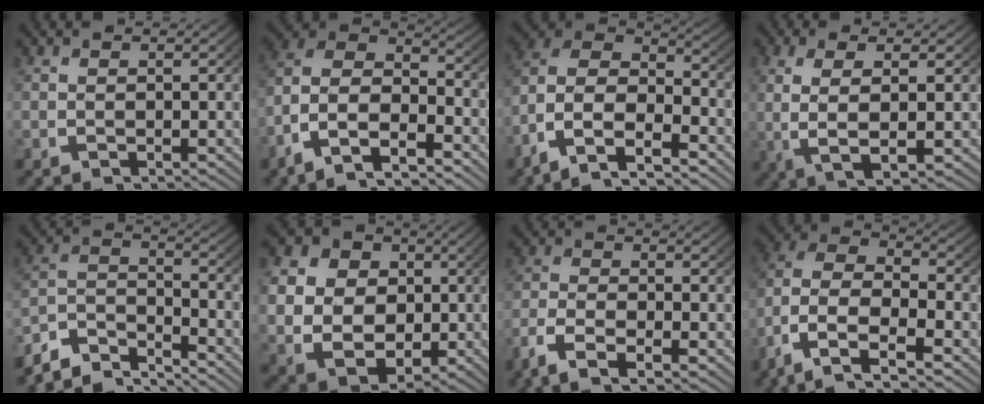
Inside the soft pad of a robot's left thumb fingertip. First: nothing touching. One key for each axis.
{"total": 11.4, "fx": -2.8, "fy": 8.5, "fz": 7.2, "tx": -0.170, "ty": -0.041, "tz": -0.052}
{"total": 12.8, "fx": -2.8, "fy": 9.6, "fz": 8.0, "tx": -0.194, "ty": -0.046, "tz": -0.048}
{"total": 6.3, "fx": 0.1, "fy": 2.6, "fz": 5.8, "tx": -0.127, "ty": -0.009, "tz": 0.013}
{"total": 7.9, "fx": -5.5, "fy": 4.2, "fz": 3.9, "tx": -0.076, "ty": -0.023, "tz": -0.095}
{"total": 13.4, "fx": -0.2, "fy": 10.9, "fz": 7.7, "tx": -0.174, "ty": -0.047, "tz": 0.008}
{"total": 4.3, "fx": -2.4, "fy": 1.7, "fz": 3.1, "tx": -0.069, "ty": -0.007, "tz": -0.046}
{"total": 11.8, "fx": -2.5, "fy": 8.2, "fz": 8.1, "tx": -0.194, "ty": -0.045, "tz": -0.033}